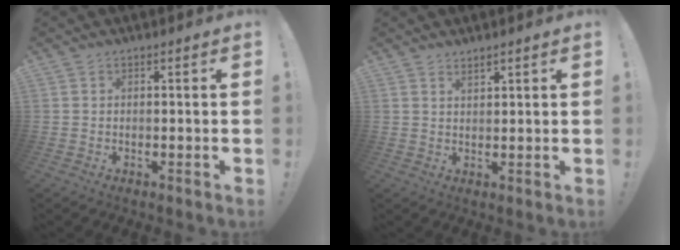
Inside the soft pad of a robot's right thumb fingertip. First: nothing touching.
{"total": 1.9, "force": [1.7, 0.3, 0.9], "torque": [-0.010, -0.009, 0.029]}